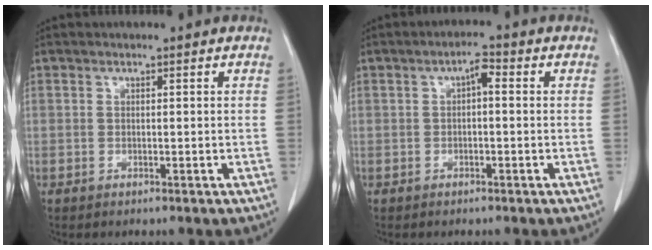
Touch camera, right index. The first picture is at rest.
{"total": 2.5, "force": [0.2, 0.9, 2.3], "torque": [-0.037, 0.011, 0.001]}